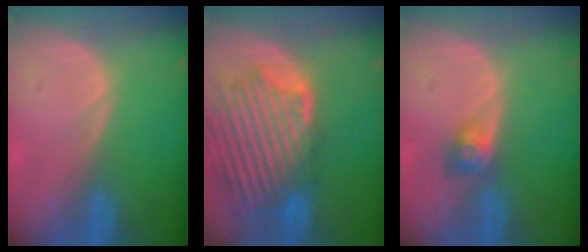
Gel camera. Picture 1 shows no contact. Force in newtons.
{"total": 12.5, "press": 11.5, "slide": 5.0}
{"total": 3.0, "press": 2.6, "slide": 1.5}